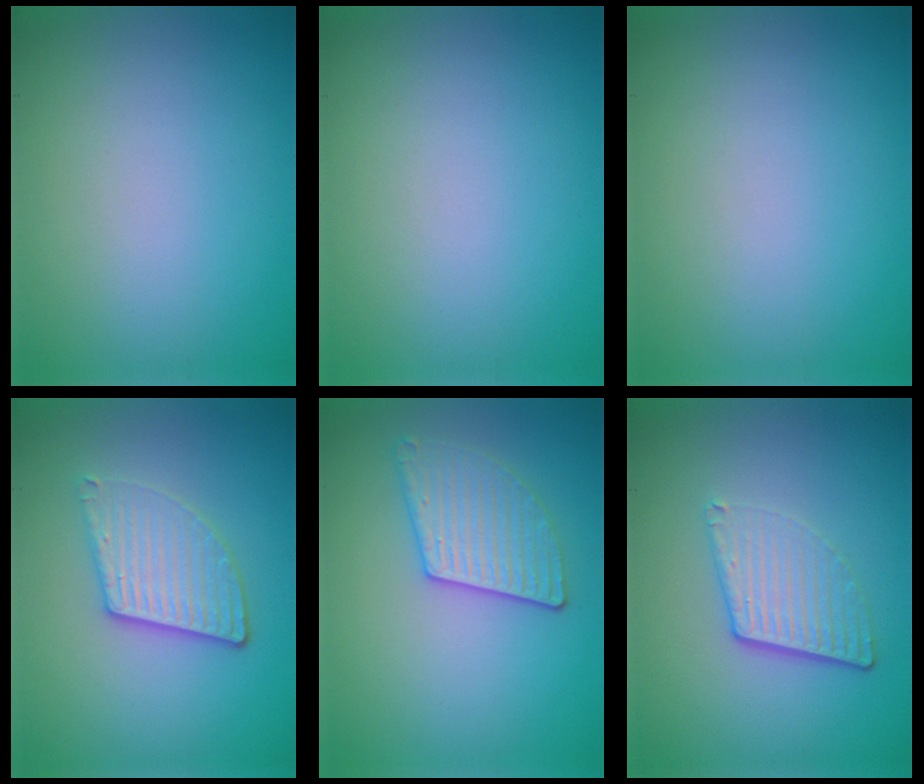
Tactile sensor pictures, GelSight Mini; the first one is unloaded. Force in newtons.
{"total": 0.0}
{"total": 0.0}
{"total": 3.8, "press": 3.2, "slide": 1.9}
{"total": 3.0, "press": 2.9, "slide": 0.4}
{"total": 4.1, "press": 2.7, "slide": 3.1}